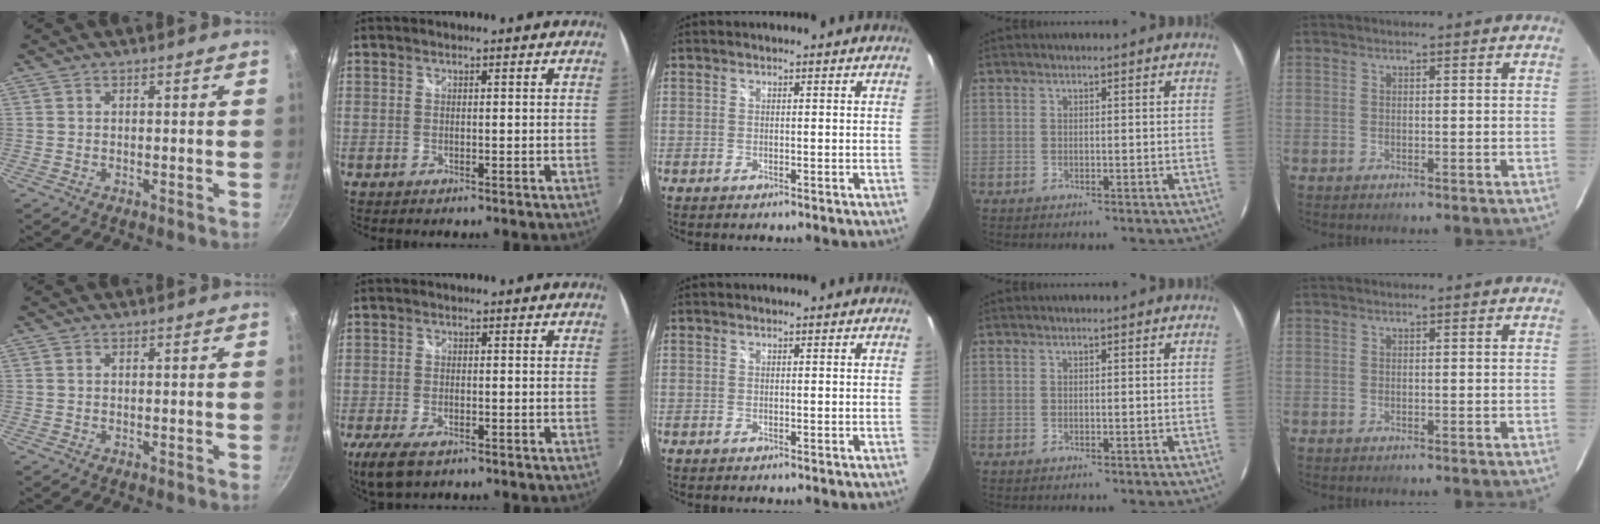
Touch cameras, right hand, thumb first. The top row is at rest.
{"index": {"total": 6.0, "force": [-3.7, 2.6, 4.0], "torque": [-0.093, -0.023, -0.066]}}